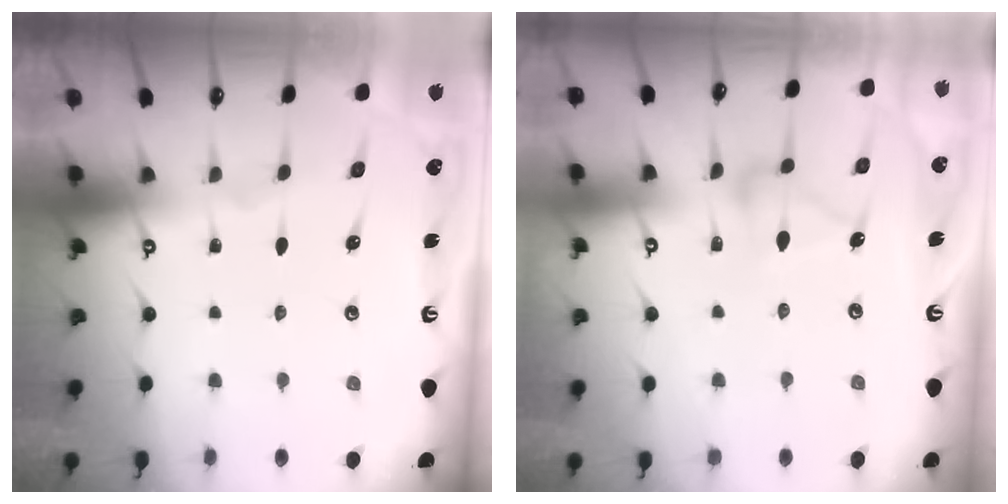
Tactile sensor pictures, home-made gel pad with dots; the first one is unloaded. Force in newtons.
{"total": 8.5, "press": 8.5, "slide": 0.4}